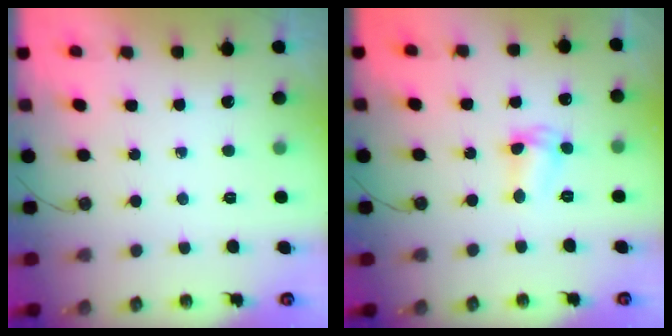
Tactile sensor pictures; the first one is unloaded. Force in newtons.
{"total": 4.4, "press": 4.4, "slide": 0.4}